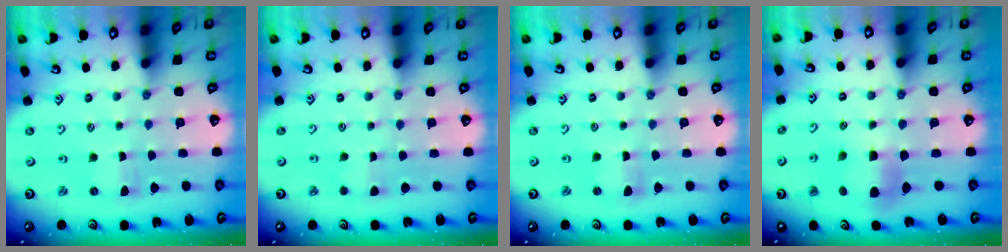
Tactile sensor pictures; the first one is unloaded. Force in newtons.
{"total": 2.4, "press": 2.4, "slide": 0.3}
{"total": 1.7, "press": 1.7, "slide": 0.4}
{"total": 6.7, "press": 6.7, "slide": 0.7}